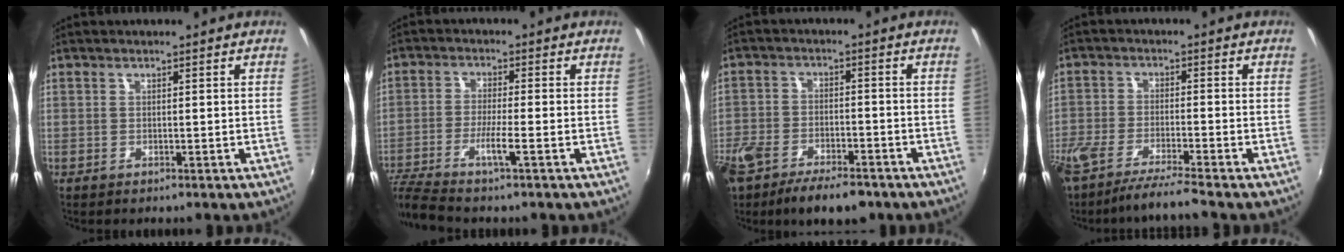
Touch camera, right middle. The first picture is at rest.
{"total": 8.4, "force": [-5.6, -0.3, 6.3], "torque": [-0.135, -0.020, -0.104]}
{"total": 13.3, "force": [-9.5, 5.4, 7.5], "torque": [-0.179, -0.033, -0.167]}
{"total": 9.2, "force": [-7.9, -0.2, 4.8], "torque": [-0.110, -0.029, -0.140]}